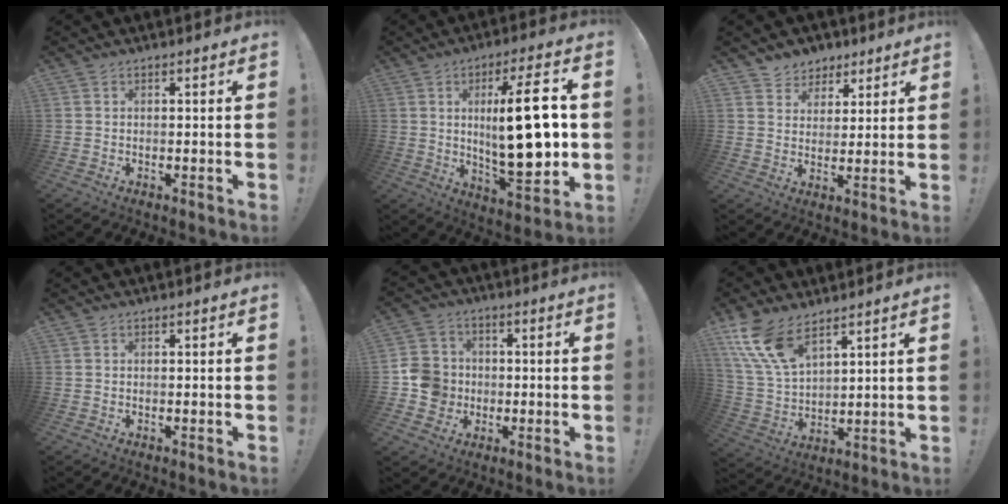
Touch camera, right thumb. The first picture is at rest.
{"total": 21.7, "force": [1.8, 6.4, 20.6], "torque": [-0.316, -0.020, 0.024]}
{"total": 6.1, "force": [3.8, 4.8, 0.2], "torque": [0.002, -0.035, 0.074]}
{"total": 0.0}
{"total": 9.6, "force": [-1.6, 9.0, 3.0], "torque": [-0.055, 0.017, -0.025]}
{"total": 13.2, "force": [9.1, 5.6, 7.7], "torque": [-0.172, -0.043, 0.177]}